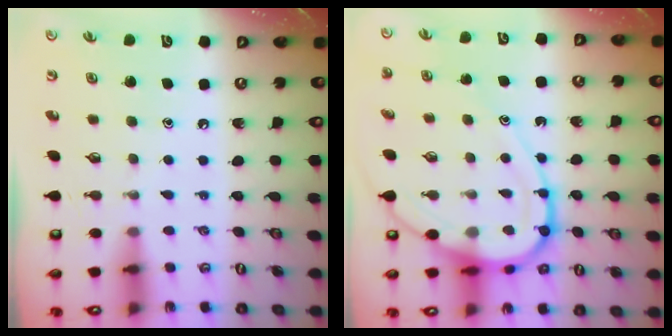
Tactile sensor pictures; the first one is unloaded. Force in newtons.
{"total": 14.2, "press": 14.1, "slide": 1.5}